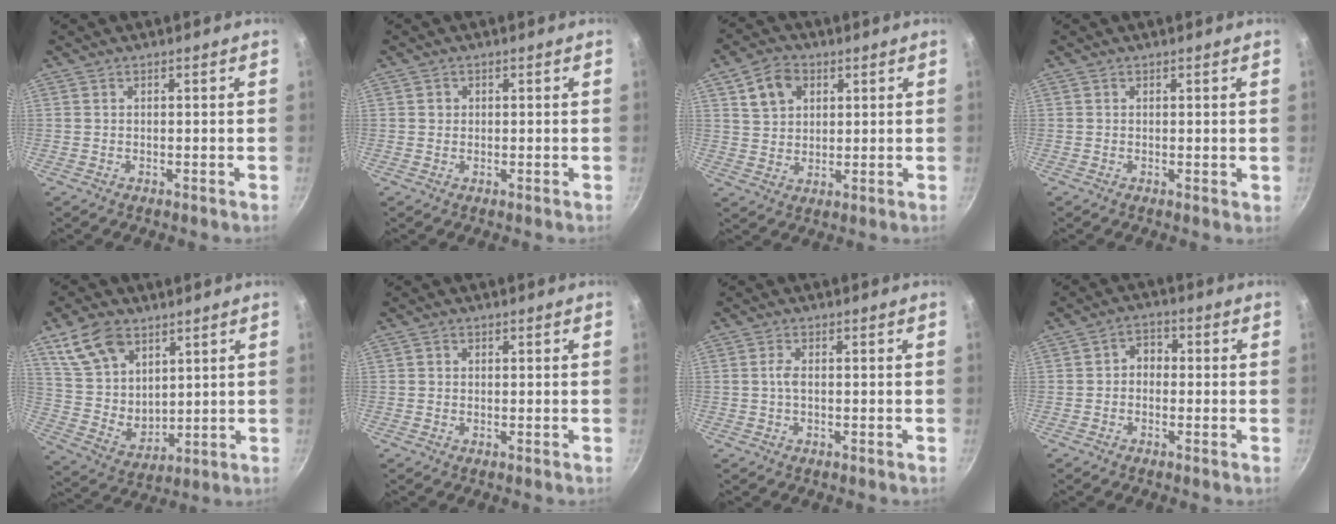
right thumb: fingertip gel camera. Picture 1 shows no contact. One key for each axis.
{"total": 1.1, "fx": 0.2, "fy": 1.1, "fz": 0.3, "tx": 0.002, "ty": 0.001, "tz": 0.001}
{"total": 7.8, "fx": 3.1, "fy": 6.0, "fz": 4.0, "tx": -0.053, "ty": 0.002, "tz": 0.053}
{"total": 0.7, "fx": 0.3, "fy": 0.4, "fz": 0.5, "tx": -0.003, "ty": -0.004, "tz": 0.002}
{"total": 13.4, "fx": 7.3, "fy": 8.6, "fz": 7.2, "tx": -0.106, "ty": -0.034, "tz": 0.156}
{"total": 0.9, "fx": 0.2, "fy": 0.9, "fz": 0.3, "tx": -0.002, "ty": 0.001, "tz": 0.000}
{"total": 1.8, "fx": -0.1, "fy": 0.8, "fz": 1.6, "tx": -0.037, "ty": 0.006, "tz": -0.005}
{"total": 3.7, "fx": -0.4, "fy": 3.0, "fz": 2.1, "tx": -0.014, "ty": 0.015, "tz": -0.017}